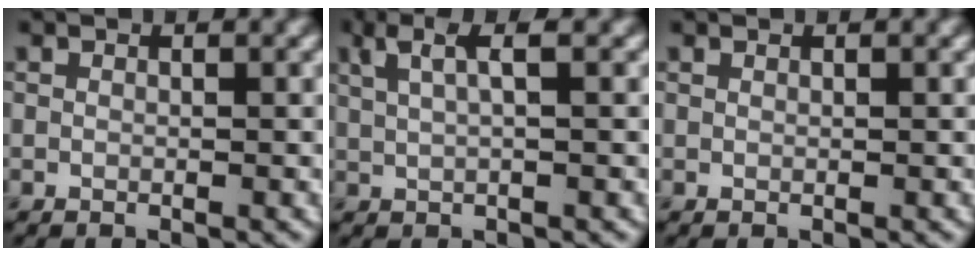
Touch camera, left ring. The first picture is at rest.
{"total": 3.2, "force": [1.6, 0.8, 2.6], "torque": [-0.043, 0.006, 0.031]}
{"total": 0.0}